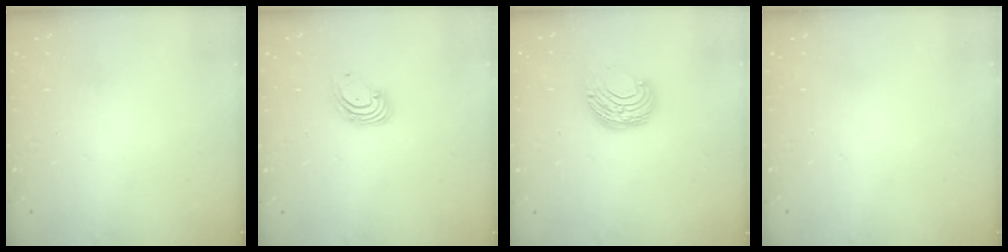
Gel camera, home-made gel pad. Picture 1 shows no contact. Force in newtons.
{"total": 2.6, "press": 2.6, "slide": 0.1}
{"total": 9.5, "press": 9.5, "slide": 0.6}
{"total": 0.0}